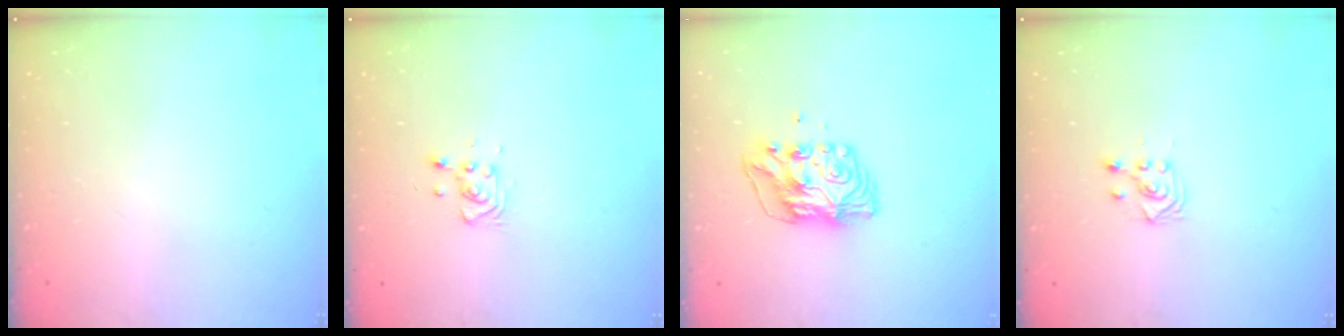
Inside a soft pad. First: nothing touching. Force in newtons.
{"total": 5.4, "press": 5.3, "slide": 1.2}
{"total": 7.0, "press": 7.0, "slide": 0.6}
{"total": 3.4, "press": 3.3, "slide": 0.9}